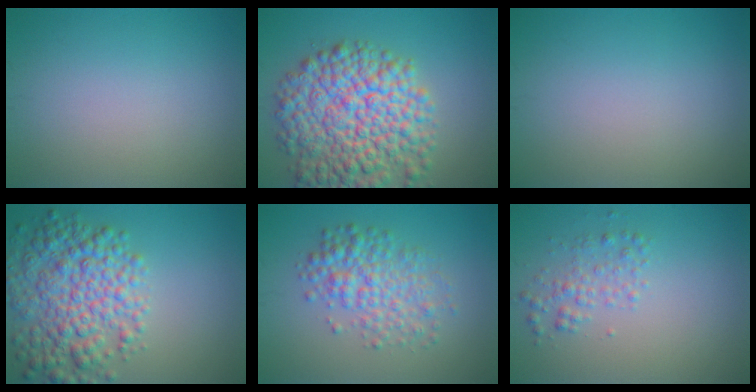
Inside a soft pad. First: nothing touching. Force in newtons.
{"total": 11.2, "press": 11.2, "slide": 0.5}
{"total": 0.0}
{"total": 7.6, "press": 7.6, "slide": 0.2}
{"total": 4.5, "press": 4.5, "slide": 0.0}
{"total": 1.9, "press": 1.9, "slide": 0.1}